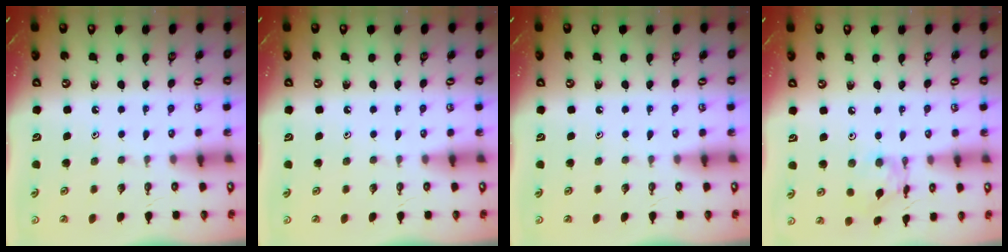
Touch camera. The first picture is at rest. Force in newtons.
{"total": 0.0}
{"total": 0.0}
{"total": 10.5, "press": 10.5, "slide": 0.9}